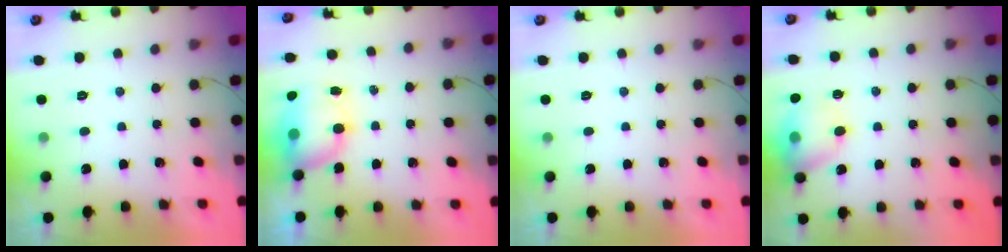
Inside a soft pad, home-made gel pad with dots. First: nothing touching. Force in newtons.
{"total": 7.5, "press": 7.3, "slide": 1.9}
{"total": 0.0}
{"total": 14.5, "press": 14.4, "slide": 1.9}